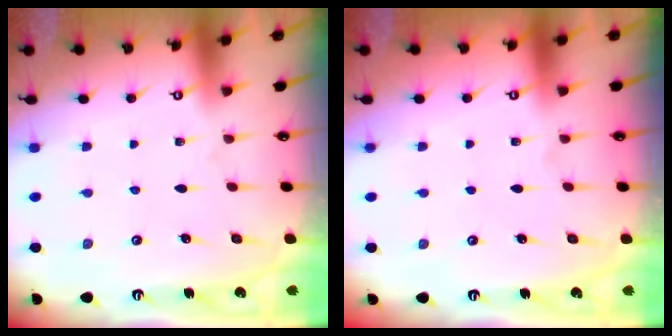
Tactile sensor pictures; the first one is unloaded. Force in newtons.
{"total": 0.0}